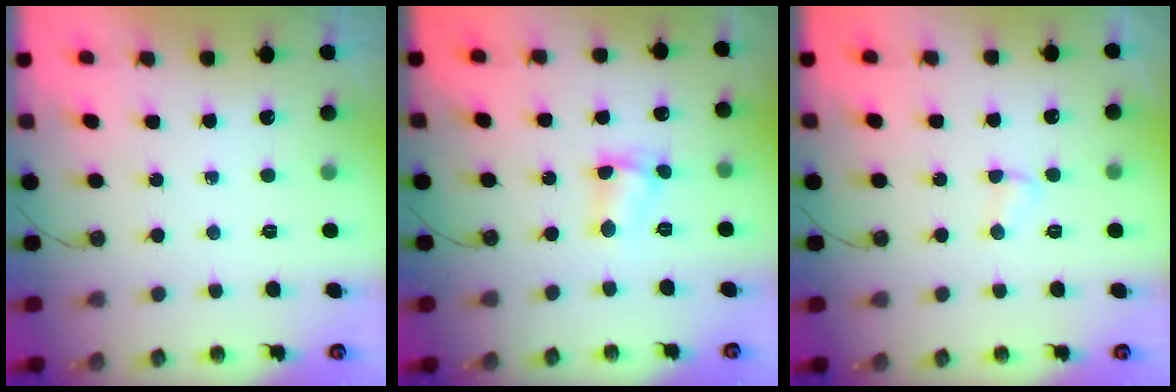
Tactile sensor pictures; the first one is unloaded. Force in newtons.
{"total": 3.4, "press": 3.4, "slide": 0.2}
{"total": 2.7, "press": 2.6, "slide": 0.4}